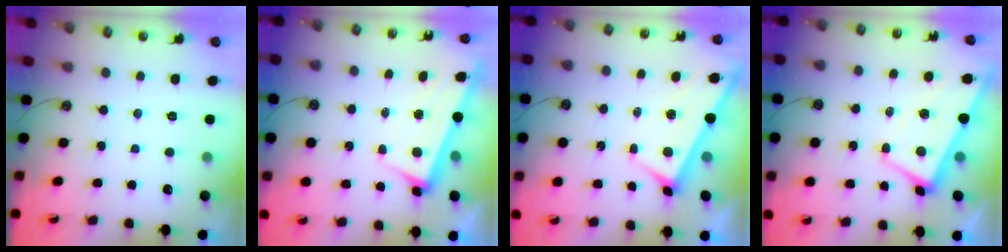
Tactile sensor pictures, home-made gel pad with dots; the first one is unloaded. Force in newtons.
{"total": 2.6, "press": 2.3, "slide": 1.1}
{"total": 2.7, "press": 2.7, "slide": 0.4}
{"total": 1.6, "press": 1.4, "slide": 0.7}